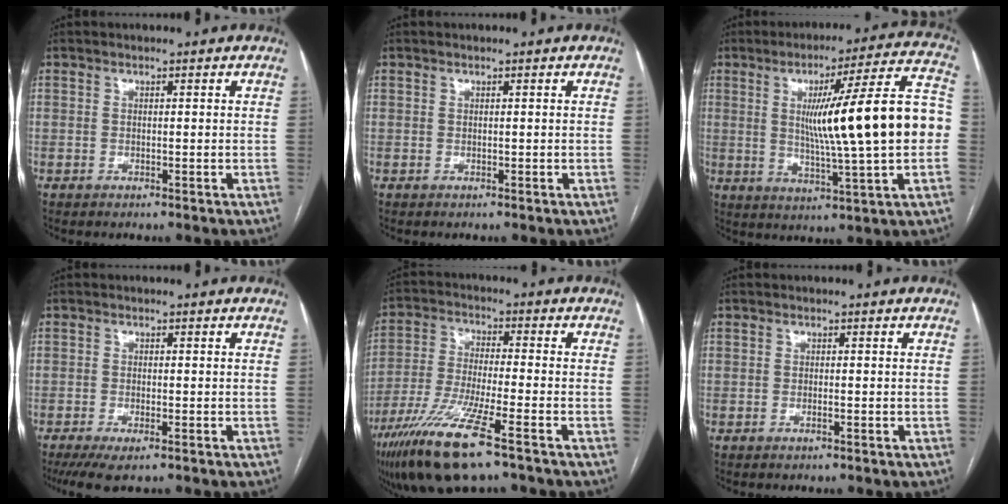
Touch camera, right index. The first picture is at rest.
{"total": 0.0}
{"total": 20.2, "force": [0.7, 0.1, 20.2], "torque": [-0.291, 0.020, 0.006]}
{"total": 5.1, "force": [-3.4, 1.2, 3.5], "torque": [-0.060, -0.012, -0.055]}
{"total": 13.9, "force": [-8.5, 0.9, 10.9], "torque": [-0.229, -0.036, -0.159]}
{"total": 0.6, "force": [-0.3, -0.1, 0.5], "torque": [-0.012, -0.001, -0.004]}